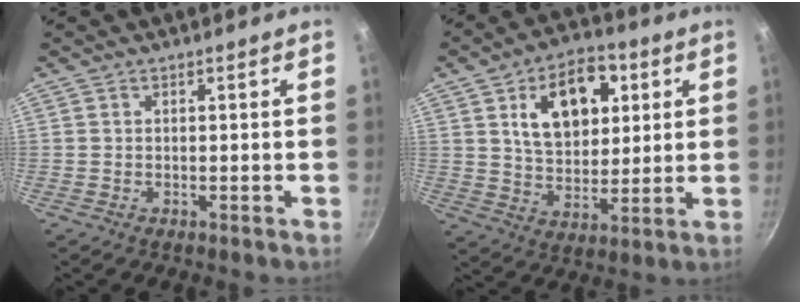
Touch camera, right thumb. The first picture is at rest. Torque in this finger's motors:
{"motor_torque": [0.35, 3.23, 0.11, 0.26, 0.09]}